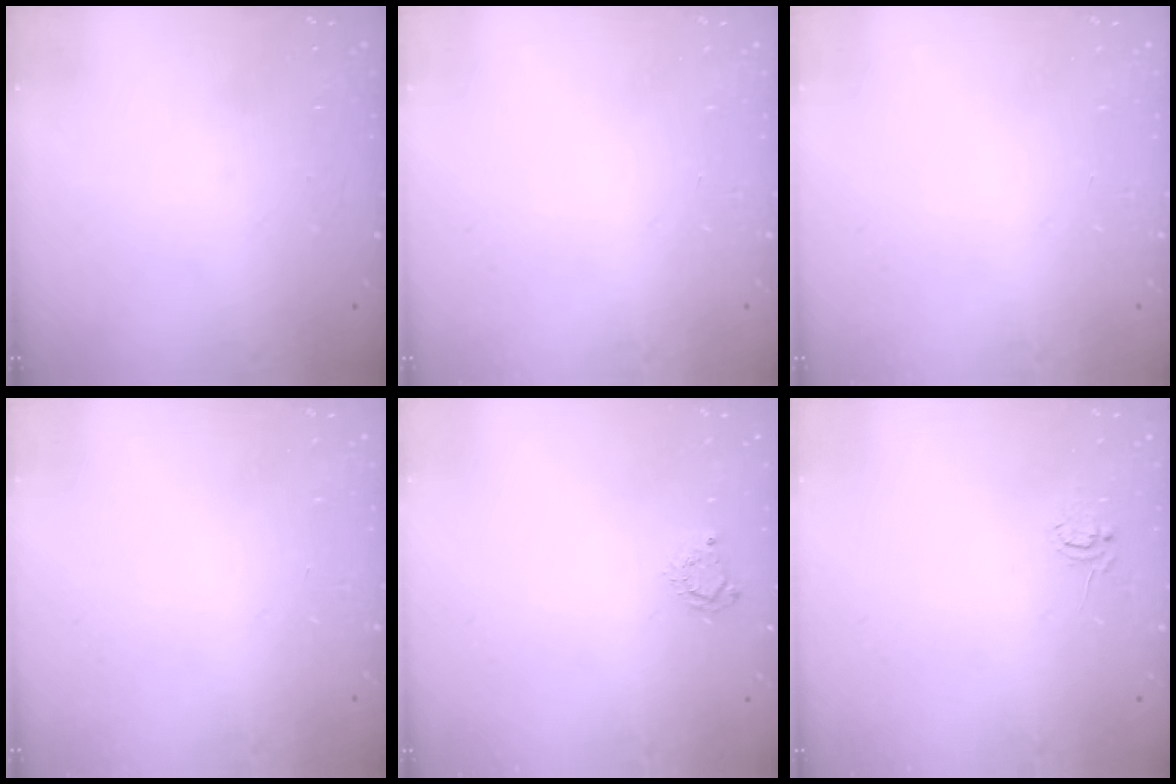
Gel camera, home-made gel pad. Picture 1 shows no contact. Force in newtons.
{"total": 0.0}
{"total": 0.0}
{"total": 0.0}
{"total": 4.0, "press": 3.9, "slide": 0.5}
{"total": 3.6, "press": 3.6, "slide": 0.3}